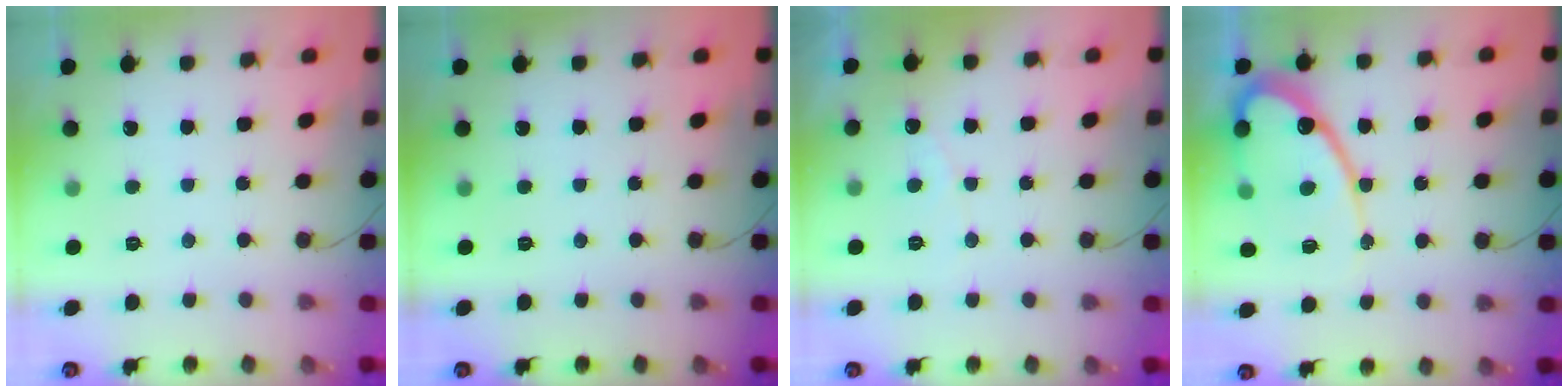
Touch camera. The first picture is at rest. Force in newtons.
{"total": 0.0}
{"total": 2.7, "press": 2.7, "slide": 0.2}
{"total": 13.7, "press": 13.6, "slide": 1.8}